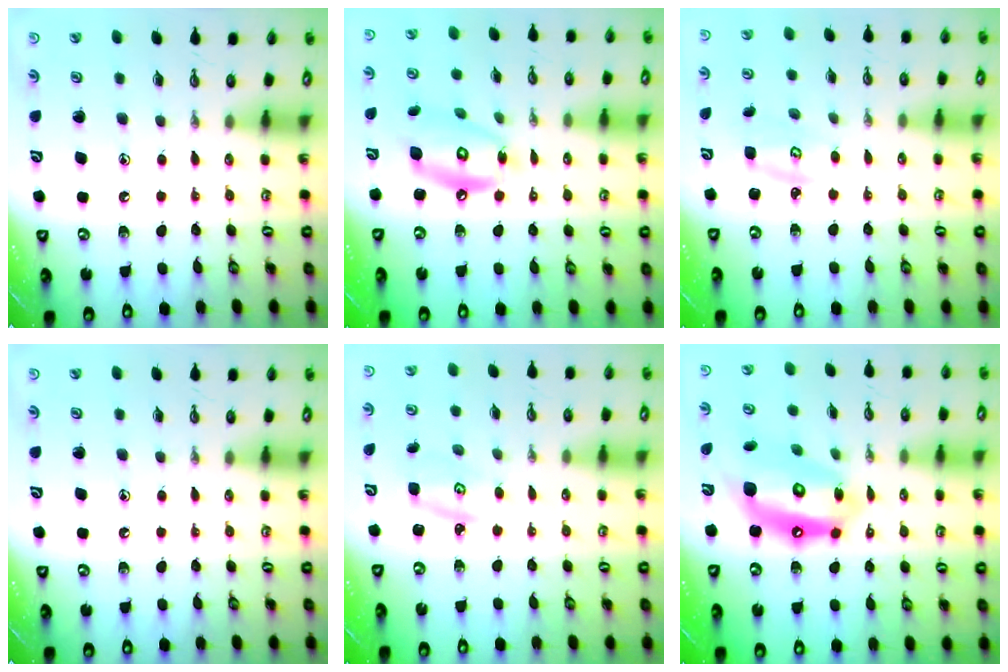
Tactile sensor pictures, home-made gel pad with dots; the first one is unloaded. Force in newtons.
{"total": 12.8, "press": 12.8, "slide": 1.2}
{"total": 2.6, "press": 2.5, "slide": 0.3}
{"total": 0.0}
{"total": 2.3, "press": 2.3, "slide": 0.3}
{"total": 15.0, "press": 14.9, "slide": 1.3}